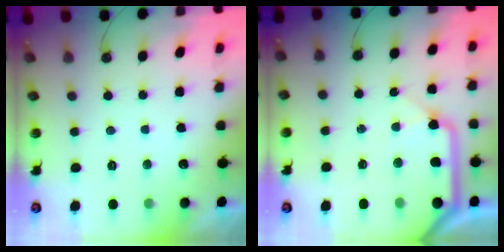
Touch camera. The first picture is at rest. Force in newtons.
{"total": 12.9, "press": 12.8, "slide": 1.9}